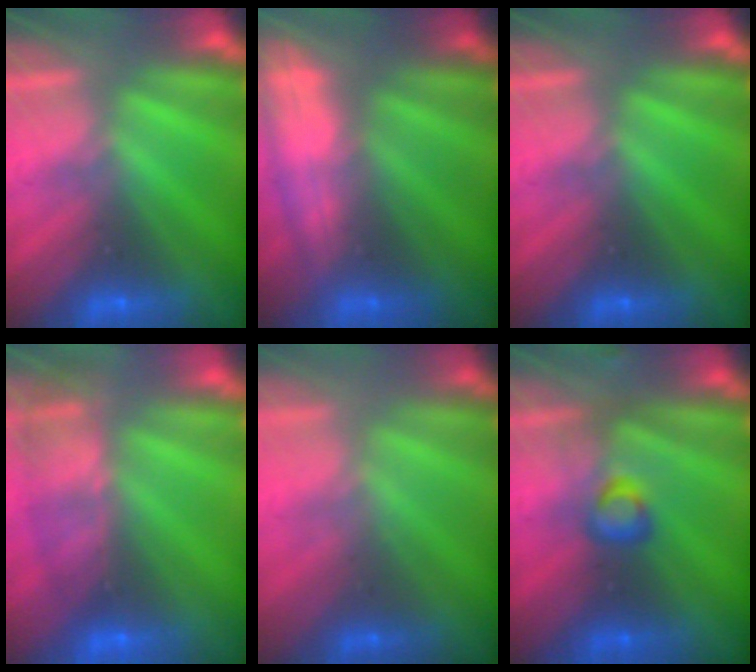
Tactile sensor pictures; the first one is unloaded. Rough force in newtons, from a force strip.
{"total": 2.7}
{"total": 0.0}
{"total": 8.6}
{"total": 2.2}
{"total": 2.7}